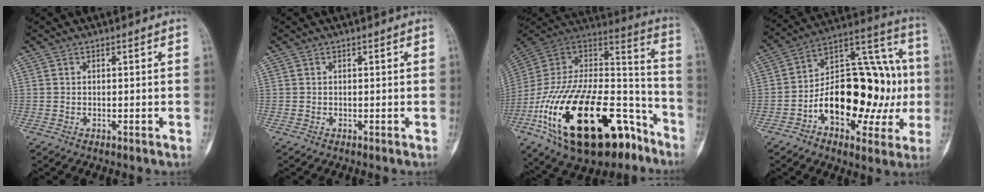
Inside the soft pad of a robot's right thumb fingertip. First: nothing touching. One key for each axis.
{"total": 0.0}
{"total": 37.6, "fx": -17.9, "fy": 18.0, "fz": 27.7, "tx": -0.494, "ty": 0.046, "tz": -0.286}
{"total": 25.9, "fx": -3.3, "fy": 14.5, "fz": 21.2, "tx": -0.286, "ty": 0.051, "tz": -0.041}